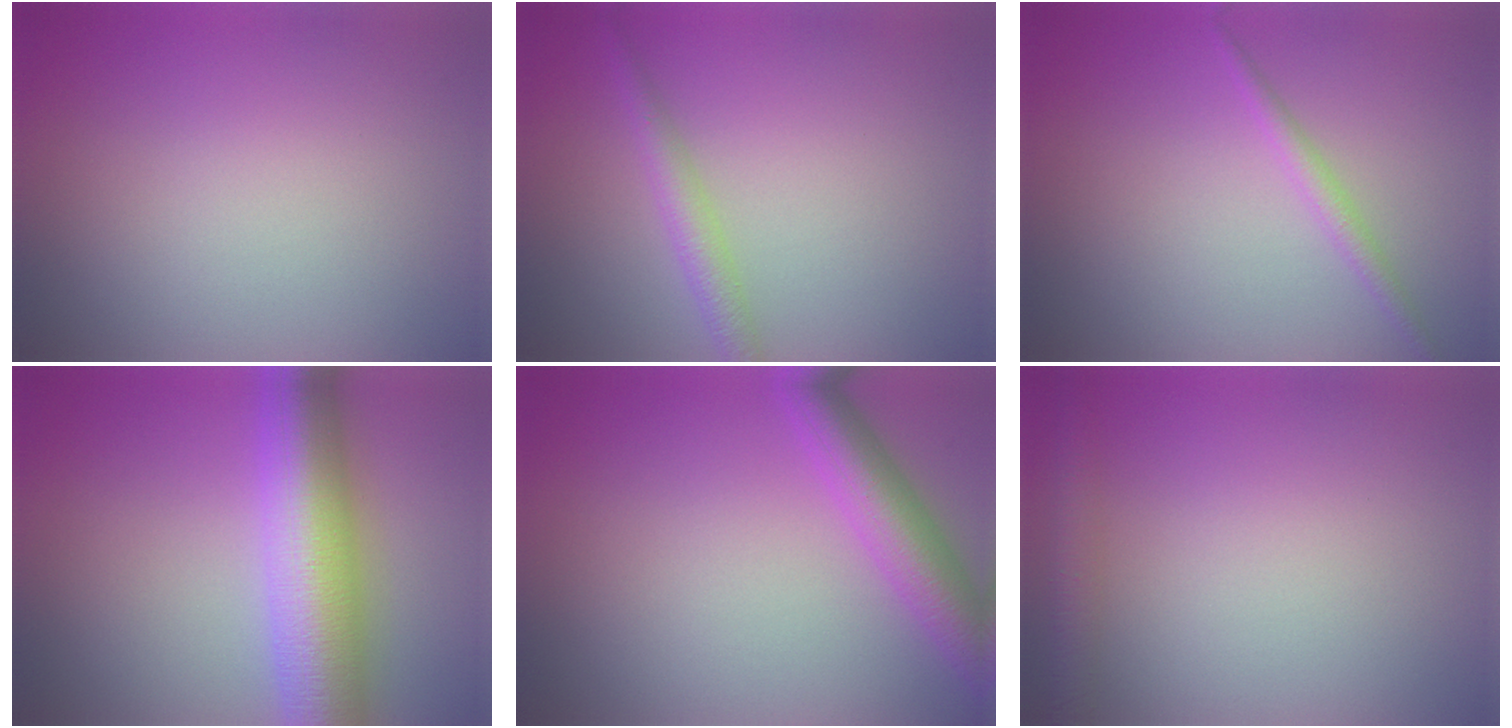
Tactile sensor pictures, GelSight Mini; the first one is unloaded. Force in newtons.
{"total": 2.2, "press": 2.2, "slide": 0.2}
{"total": 1.5, "press": 1.5, "slide": 0.0}
{"total": 10.1, "press": 10.1, "slide": 0.2}
{"total": 4.8, "press": 4.8, "slide": 0.1}
{"total": 2.6, "press": 2.6, "slide": 0.1}